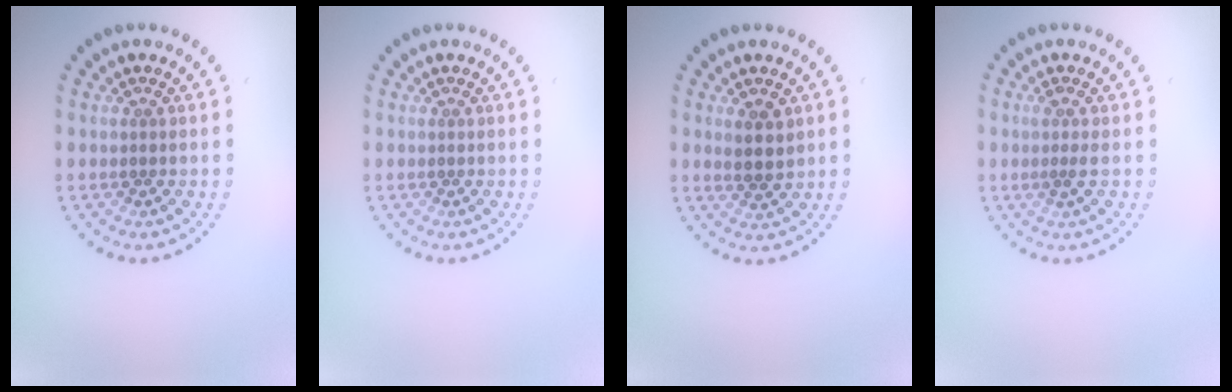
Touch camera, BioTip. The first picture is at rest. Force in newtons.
{"total": 0.0}
{"total": 2.4, "press": 2.2, "slide": 0.9}
{"total": 1.1, "press": 0.9, "slide": 0.7}